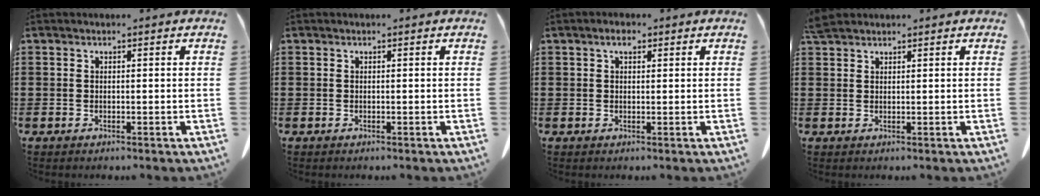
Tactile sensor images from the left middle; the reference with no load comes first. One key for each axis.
{"total": 0.0}
{"total": 2.0, "fx": 1.1, "fy": 0.9, "fz": 1.5, "tx": -0.032, "ty": 0.006, "tz": 0.019}
{"total": 2.3, "fx": 2.1, "fy": 0.5, "fz": 0.8, "tx": -0.022, "ty": 0.002, "tz": 0.042}